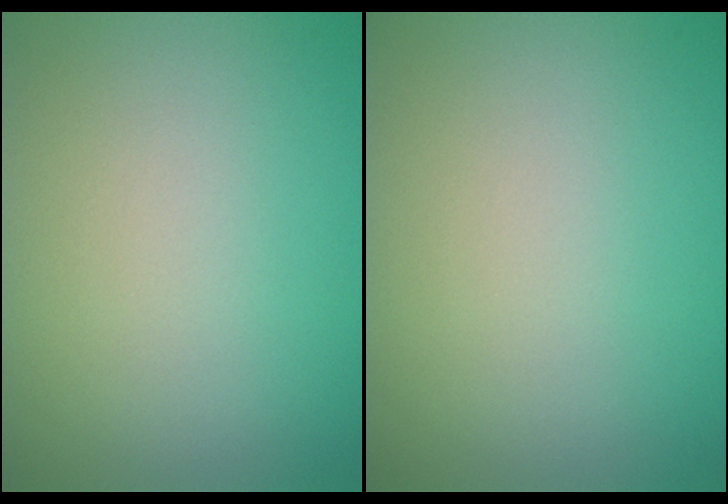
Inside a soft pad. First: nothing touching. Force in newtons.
{"total": 0.0}